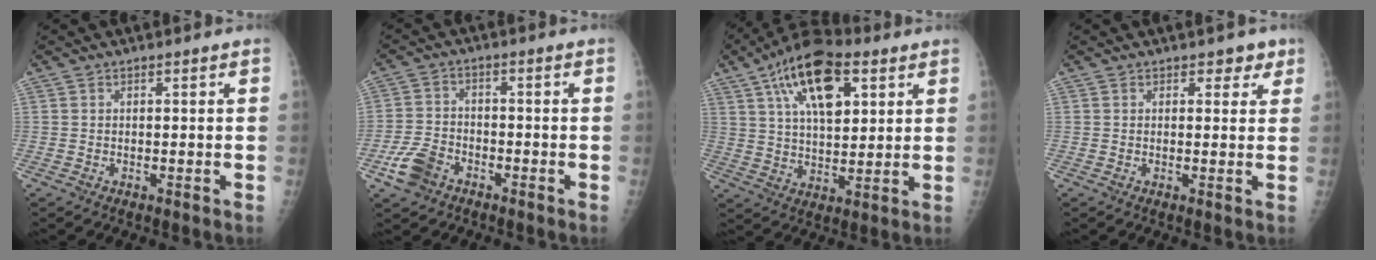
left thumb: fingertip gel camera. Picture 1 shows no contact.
{"total": 6.7, "force": [-3.8, 4.4, 3.3], "torque": [-0.064, 0.017, -0.071]}
{"total": 16.6, "force": [7.3, 8.0, 12.5], "torque": [-0.188, -0.007, 0.123]}
{"total": 2.7, "force": [1.7, 1.8, 1.2], "torque": [0.014, -0.006, 0.015]}